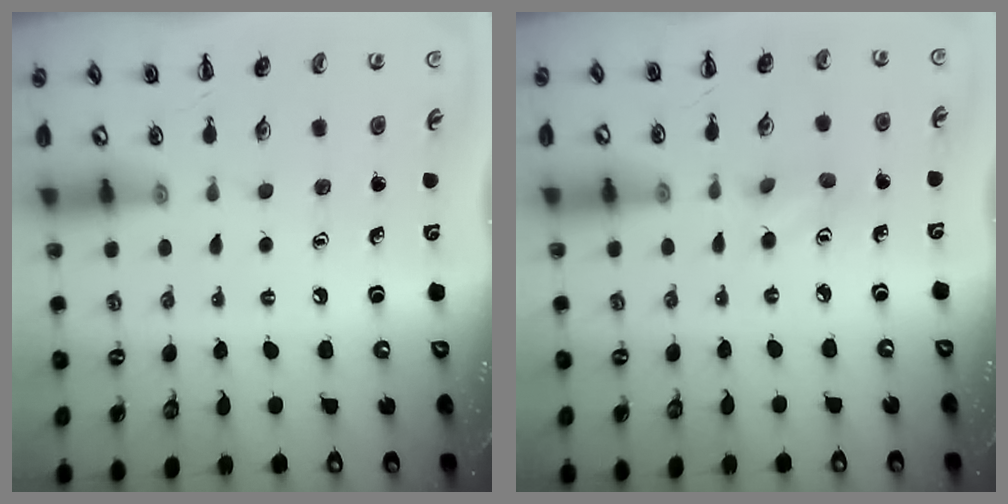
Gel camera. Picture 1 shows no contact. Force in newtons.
{"total": 3.2, "press": 3.1, "slide": 0.9}